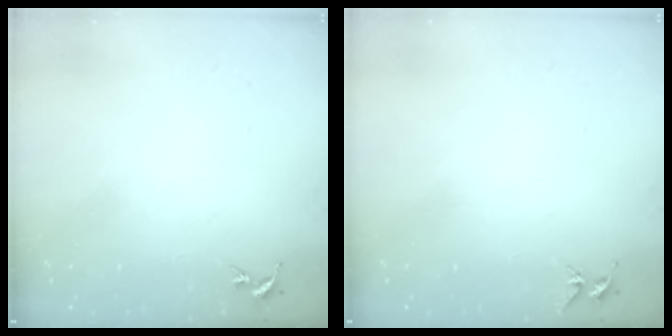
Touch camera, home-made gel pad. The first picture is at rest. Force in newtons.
{"total": 5.0, "press": 4.9, "slide": 0.5}